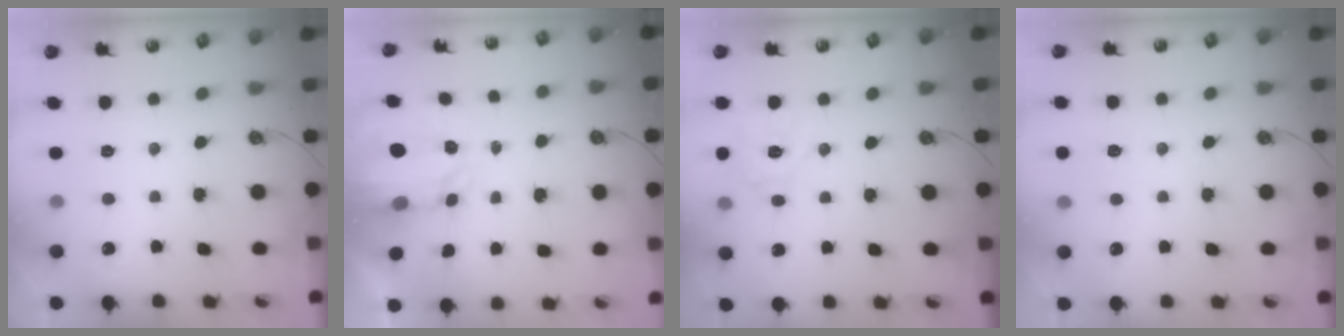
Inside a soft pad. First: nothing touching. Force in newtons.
{"total": 3.3, "press": 3.3, "slide": 0.6}
{"total": 10.4, "press": 10.4, "slide": 1.1}
{"total": 2.3, "press": 2.3, "slide": 0.3}